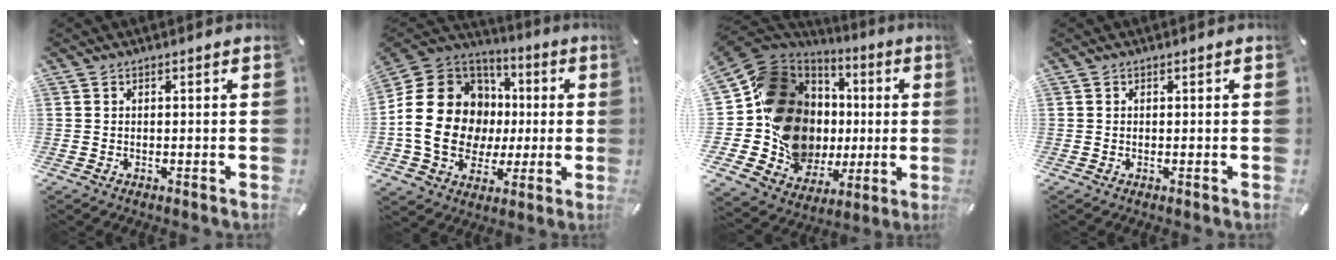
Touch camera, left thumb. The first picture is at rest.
{"total": 22.3, "force": [-0.9, 19.0, 11.6], "torque": [-0.228, 0.008, 0.005]}
{"total": 22.8, "force": [0.3, 19.7, 11.5], "torque": [-0.190, -0.038, 0.055]}
{"total": 0.0}